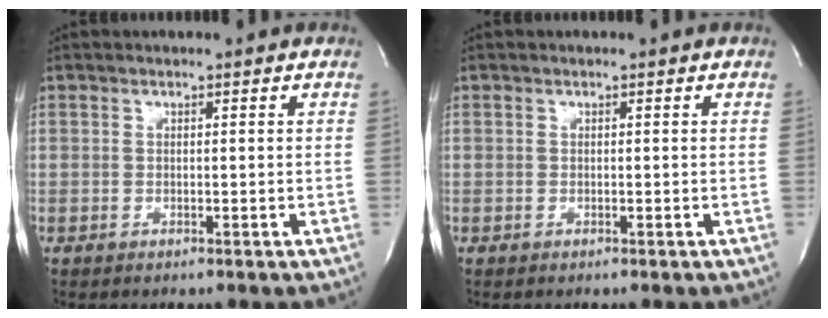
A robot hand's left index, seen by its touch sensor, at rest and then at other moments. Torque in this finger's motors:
{"motor_torque": [-0.10, 0.10, 0.00, 0.00]}